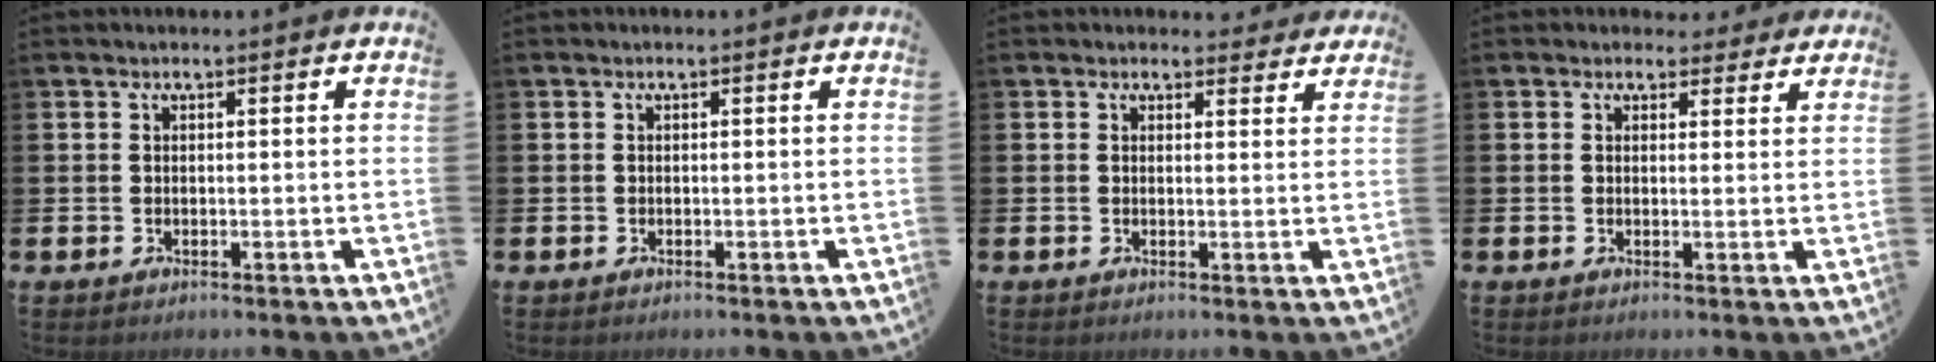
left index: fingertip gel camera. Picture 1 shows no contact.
{"total": 0.0}
{"total": 2.0, "force": [1.9, 0.7, 0.1], "torque": [0.004, -0.007, 0.032]}
{"total": 2.4, "force": [2.1, 1.1, 0.1], "torque": [0.009, -0.009, 0.034]}